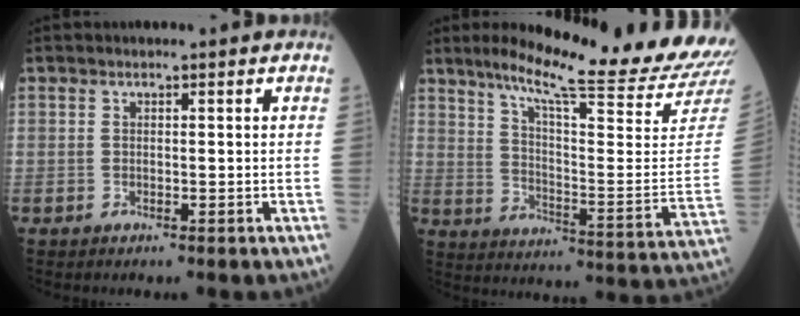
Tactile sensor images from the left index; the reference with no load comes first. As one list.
[{"total": 24.1, "force": [21.2, -1.4, 11.4], "torque": [-0.181, -0.097, 0.281]}]